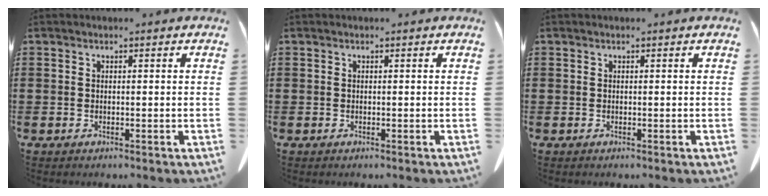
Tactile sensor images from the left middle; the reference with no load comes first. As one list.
[{"total": 0.0}, {"total": 0.0}]